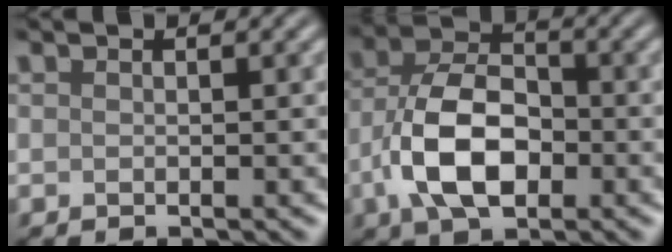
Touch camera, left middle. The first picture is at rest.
{"total": 7.6, "force": [-2.2, 4.3, 5.9], "torque": [-0.119, 0.011, -0.046]}